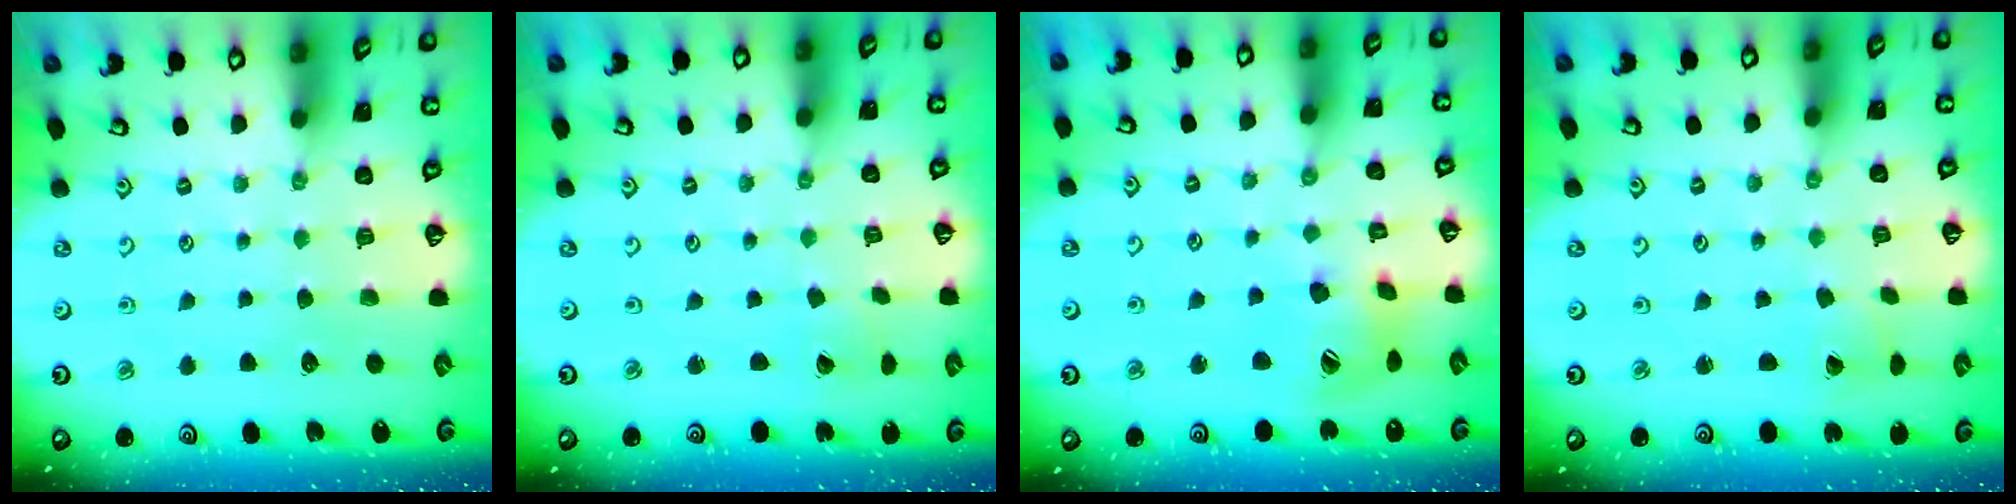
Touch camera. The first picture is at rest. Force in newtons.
{"total": 0.0}
{"total": 13.6, "press": 13.6, "slide": 1.3}
{"total": 2.2, "press": 2.2, "slide": 0.2}